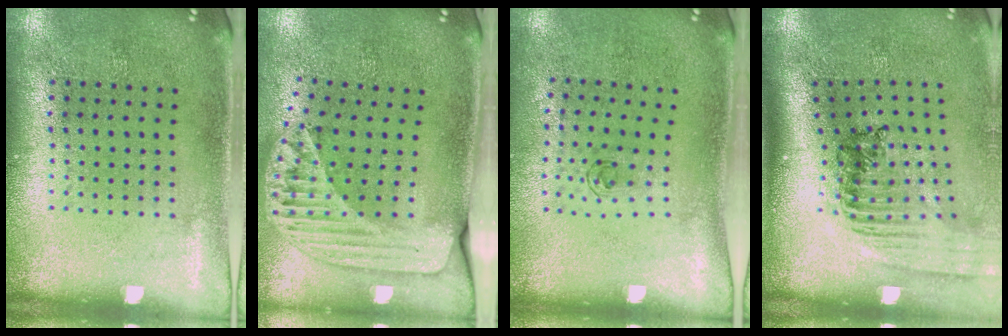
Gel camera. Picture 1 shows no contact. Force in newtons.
{"total": 1.8, "press": 1.5, "slide": 1.0}
{"total": 0.7, "press": 0.2, "slide": 0.6}
{"total": 1.7, "press": 1.4, "slide": 1.0}